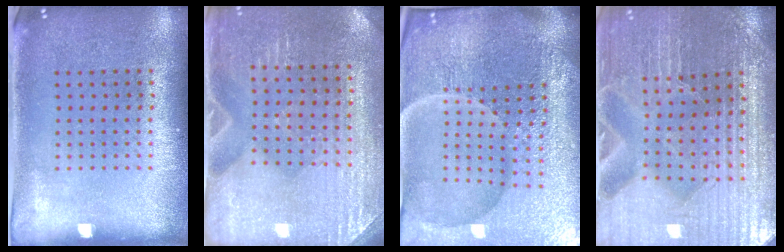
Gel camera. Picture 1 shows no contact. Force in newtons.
{"total": 2.9, "press": 2.9, "slide": 0.3}
{"total": 6.6, "press": 5.9, "slide": 2.9}
{"total": 3.9, "press": 3.8, "slide": 0.7}